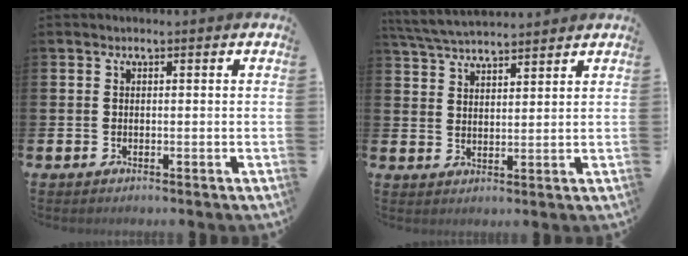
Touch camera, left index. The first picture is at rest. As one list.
[{"total": 4.9, "force": [4.8, 0.4, 0.8], "torque": [-0.036, -0.020, 0.088]}]